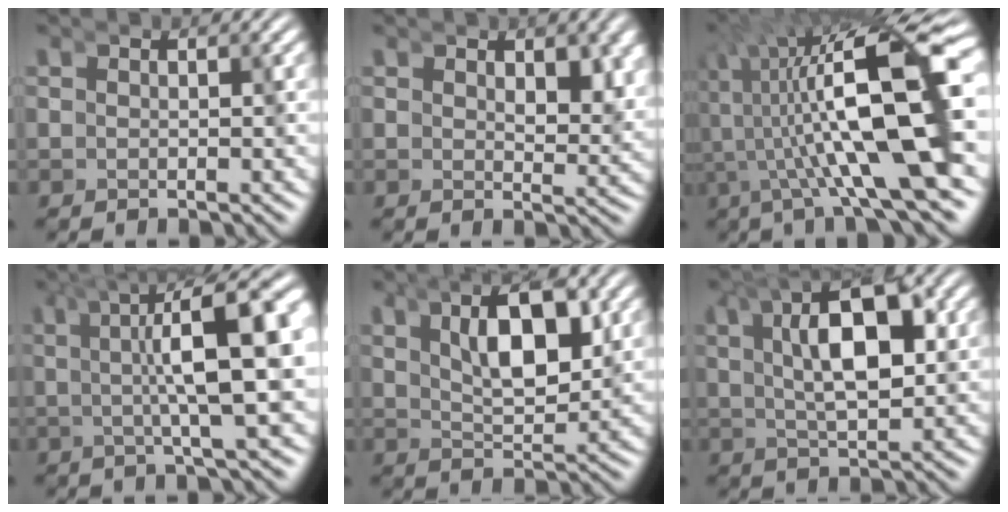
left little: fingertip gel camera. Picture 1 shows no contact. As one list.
[{"total": 2.0, "force": [1.1, 0.8, 1.4], "torque": [-0.031, -0.013, 0.018]}, {"total": 11.1, "force": [-2.5, 3.4, 10.3], "torque": [-0.157, -0.004, -0.045]}, {"total": 9.5, "force": [1.6, 3.2, 8.8], "torque": [-0.104, 0.013, 0.012]}, {"total": 6.1, "force": [1.0, 3.3, 5.0], "torque": [-0.079, -0.005, 0.012]}, {"total": 6.3, "force": [1.2, 2.5, 5.6], "torque": [-0.090, -0.006, 0.016]}]